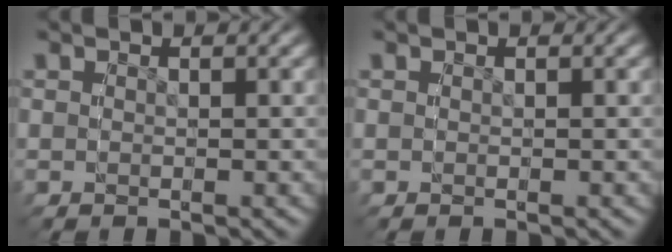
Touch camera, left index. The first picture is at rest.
{"total": 0.0}